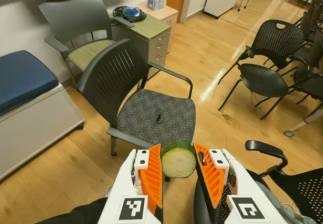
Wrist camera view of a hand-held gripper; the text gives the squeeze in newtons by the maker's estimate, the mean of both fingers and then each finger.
{"total": 12.9, "left": 14.9, "right": 10.9}